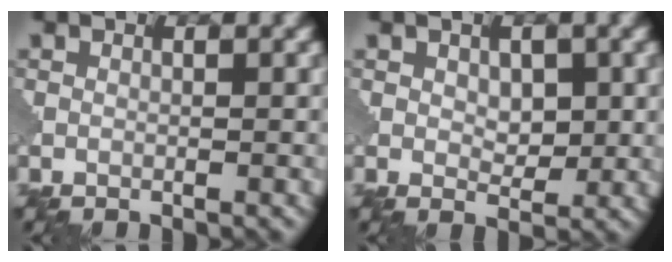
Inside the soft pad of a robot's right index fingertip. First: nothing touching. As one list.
[{"total": 2.4, "force": [0.4, 1.6, 1.8], "torque": [-0.027, -0.005, 0.009]}]